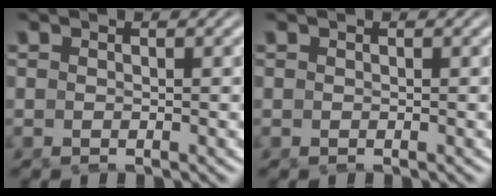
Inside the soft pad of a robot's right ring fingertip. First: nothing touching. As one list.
[{"total": 0.0}]